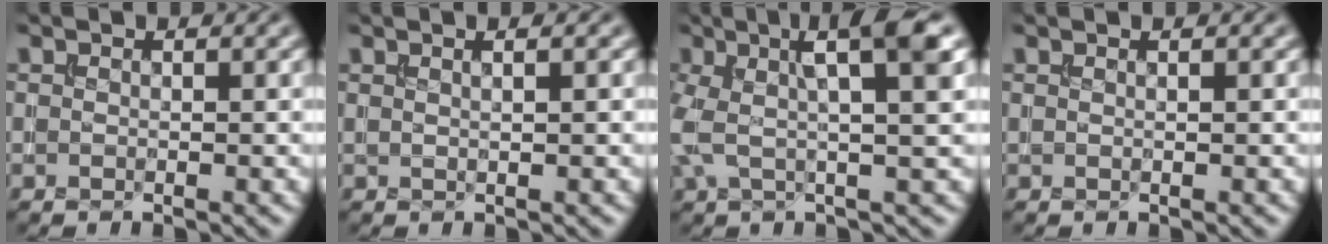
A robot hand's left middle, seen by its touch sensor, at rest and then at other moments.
{"total": 1.6, "force": [0.8, 0.5, 1.2], "torque": [-0.009, -0.003, 0.003]}
{"total": 6.8, "force": [1.6, 1.5, 6.5], "torque": [-0.123, 0.011, 0.021]}
{"total": 0.7, "force": [0.4, 0.2, 0.5], "torque": [-0.007, -0.002, 0.000]}